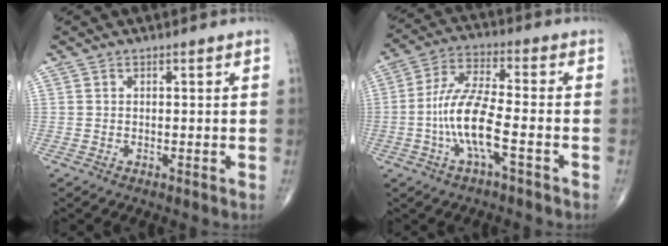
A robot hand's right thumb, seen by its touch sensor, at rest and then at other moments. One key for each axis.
{"total": 11.1, "fx": -3.2, "fy": 2.8, "fz": 10.2, "tx": -0.224, "ty": 0.031, "tz": -0.063}